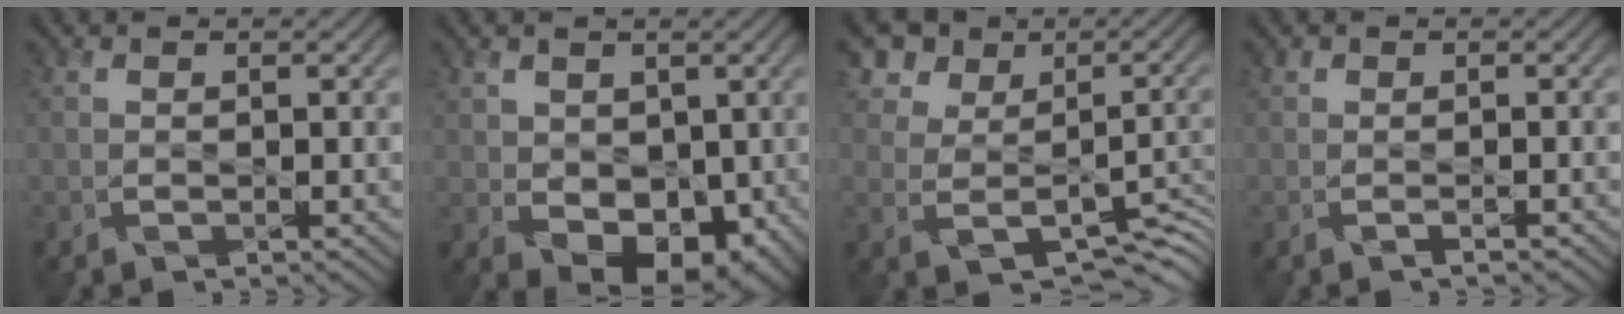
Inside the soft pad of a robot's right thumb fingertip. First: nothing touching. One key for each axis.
{"total": 7.9, "fx": 0.0, "fy": 6.0, "fz": 5.2, "tx": -0.096, "ty": -0.025, "tz": 0.007}
{"total": 9.2, "fx": 2.8, "fy": 7.0, "fz": 5.2, "tx": -0.090, "ty": -0.004, "tz": 0.060}
{"total": 1.0, "fx": -0.6, "fy": 0.6, "fz": 0.5, "tx": -0.007, "ty": -0.004, "tz": -0.011}